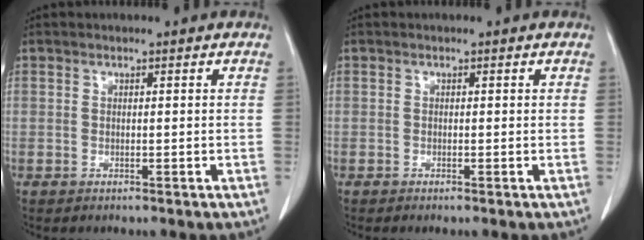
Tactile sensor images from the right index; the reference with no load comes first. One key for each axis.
{"total": 0.0}